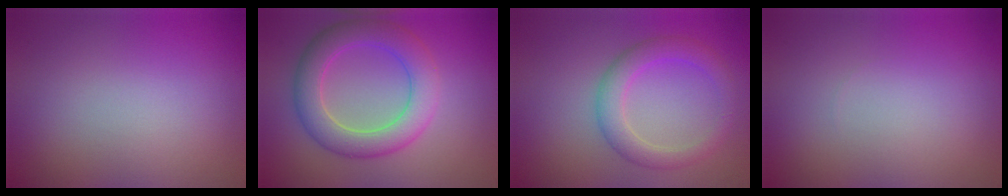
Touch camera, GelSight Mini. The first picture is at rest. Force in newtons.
{"total": 5.8, "press": 5.8, "slide": 0.1}
{"total": 3.5, "press": 3.5, "slide": 0.1}
{"total": 0.0}